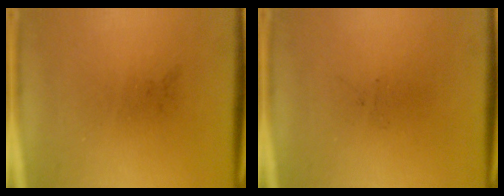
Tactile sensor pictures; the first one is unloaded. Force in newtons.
{"total": 0.0}